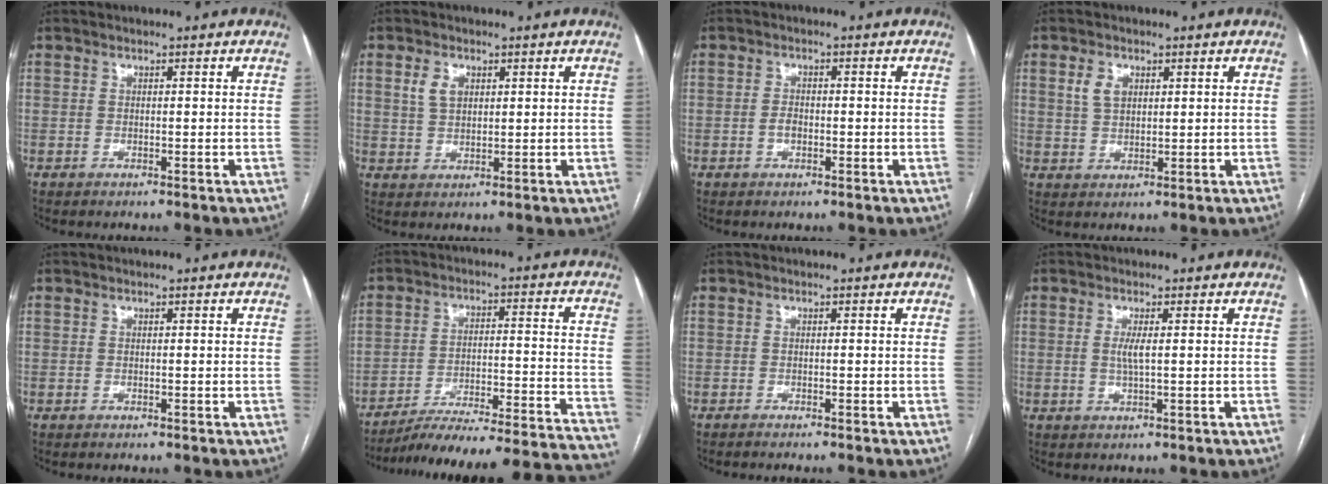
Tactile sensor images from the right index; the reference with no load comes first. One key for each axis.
{"total": 3.7, "fx": 1.5, "fy": 2.4, "fz": 2.4, "tx": -0.052, "ty": 0.008, "tz": 0.033}
{"total": 1.8, "fx": -0.5, "fy": 1.0, "fz": 1.4, "tx": -0.026, "ty": 0.003, "tz": -0.008}
{"total": 3.7, "fx": 1.5, "fy": 2.5, "fz": 2.4, "tx": -0.051, "ty": 0.008, "tz": 0.034}
{"total": 0.0}
{"total": 28.3, "fx": -26.4, "fy": 0.7, "fz": 10.1, "tx": -0.071, "ty": -0.014, "tz": -0.353}
{"total": 1.9, "fx": -1.7, "fy": -0.1, "fz": 0.9, "tx": -0.011, "ty": 0.000, "tz": -0.021}
{"total": 2.2, "fx": 0.2, "fy": 0.1, "fz": 2.2, "tx": -0.050, "ty": -0.002, "tz": 0.004}